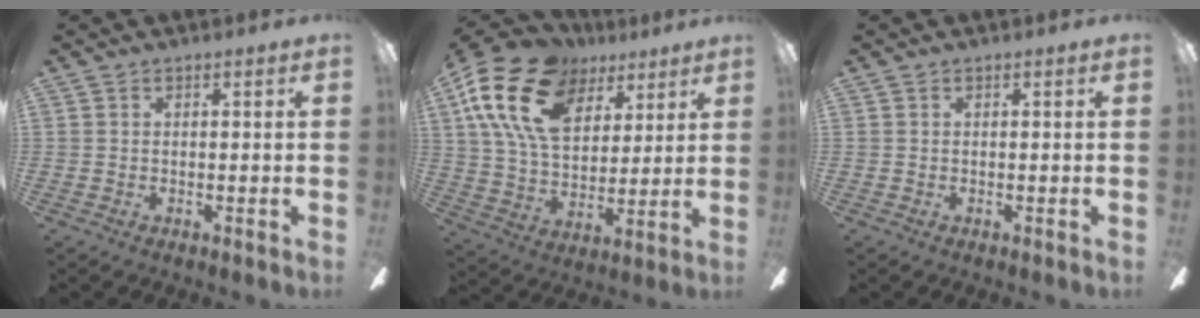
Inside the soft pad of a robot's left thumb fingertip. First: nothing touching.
{"total": 21.7, "force": [10.8, 13.8, 12.7], "torque": [-0.253, -0.038, 0.195]}
{"total": 0.0}